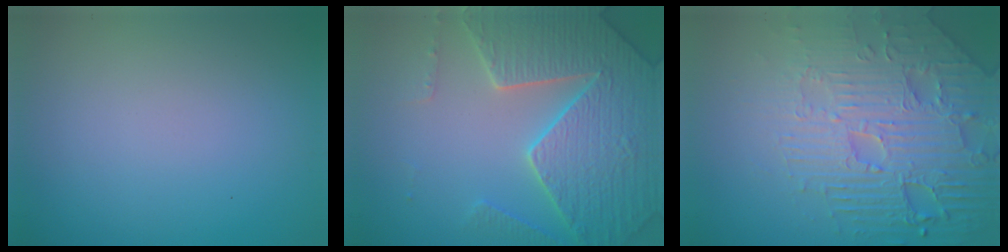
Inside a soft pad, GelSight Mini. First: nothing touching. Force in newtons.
{"total": 7.5, "press": 7.3, "slide": 2.0}
{"total": 7.1, "press": 5.8, "slide": 4.1}